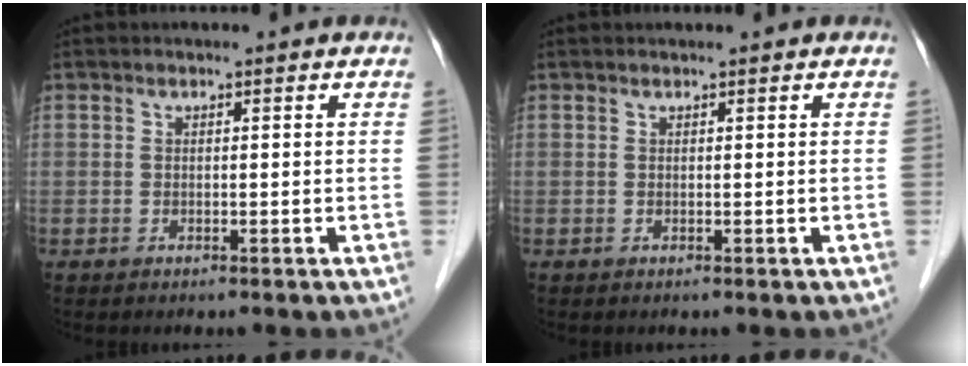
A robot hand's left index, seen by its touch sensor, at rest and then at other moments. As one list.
[{"total": 0.5, "force": [0.5, 0.0, 0.2], "torque": [-0.003, 0.007, 0.008]}]